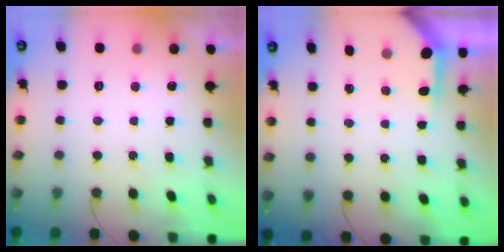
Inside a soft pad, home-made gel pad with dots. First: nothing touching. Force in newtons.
{"total": 3.7, "press": 3.7, "slide": 0.4}